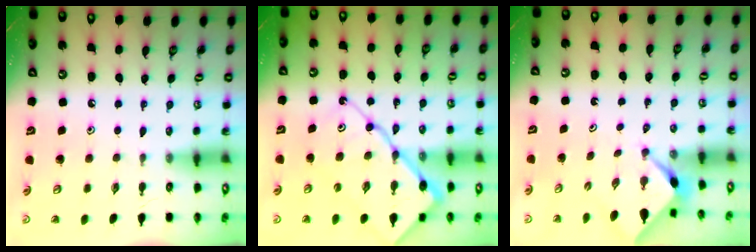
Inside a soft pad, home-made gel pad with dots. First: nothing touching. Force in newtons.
{"total": 16.5, "press": 16.4, "slide": 1.7}
{"total": 2.3, "press": 2.3, "slide": 0.1}